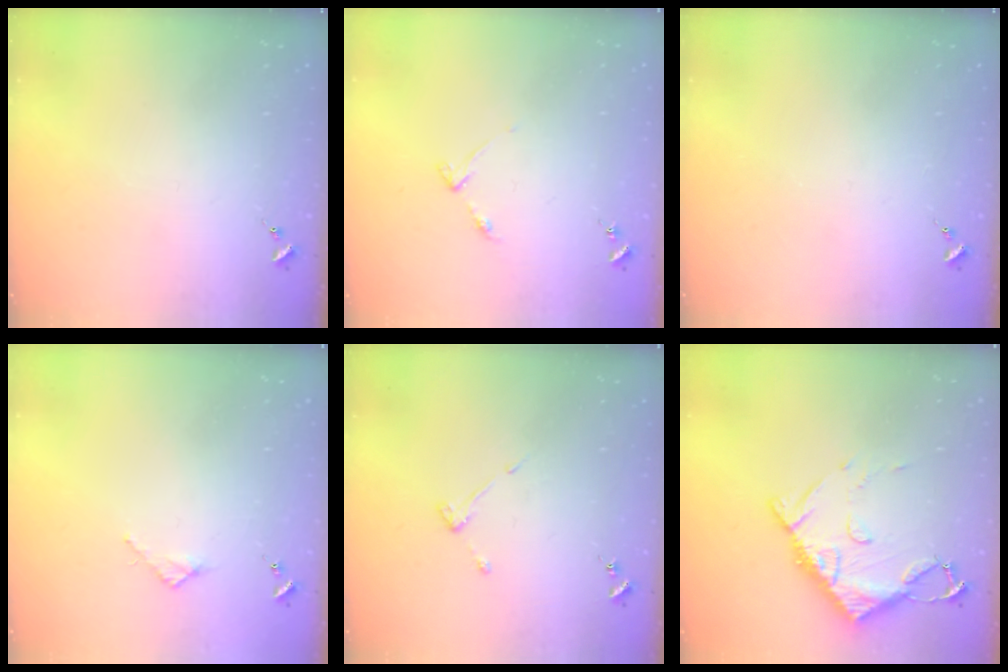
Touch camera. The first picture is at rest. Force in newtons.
{"total": 4.2, "press": 4.1, "slide": 0.4}
{"total": 0.0}
{"total": 2.4, "press": 2.3, "slide": 0.3}
{"total": 3.0, "press": 3.0, "slide": 0.6}
{"total": 11.5, "press": 11.5, "slide": 1.1}